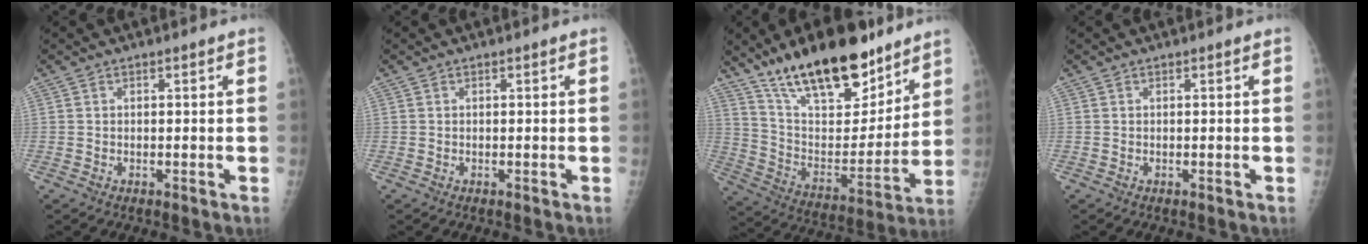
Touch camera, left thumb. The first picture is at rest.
{"total": 0.0}
{"total": 24.3, "force": [17.4, 9.4, 14.2], "torque": [-0.190, -0.078, 0.293]}
{"total": 0.0}